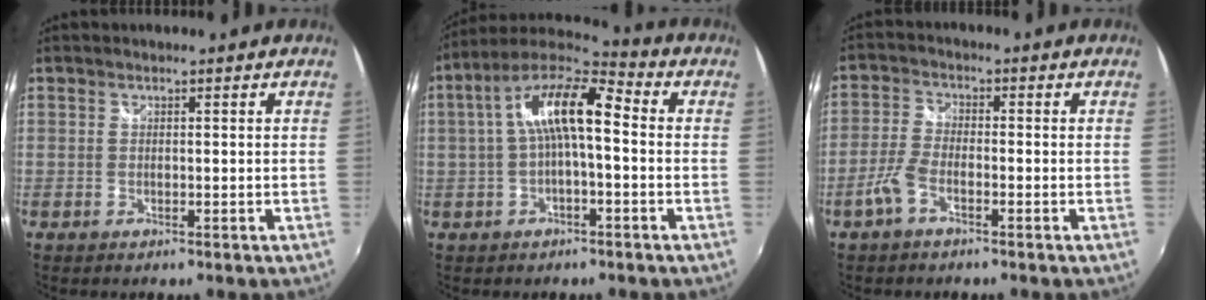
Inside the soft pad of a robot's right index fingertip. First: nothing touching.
{"total": 12.2, "force": [0.3, 3.7, 11.6], "torque": [-0.222, 0.027, 0.001]}
{"total": 4.8, "force": [-2.8, 1.8, 3.5], "torque": [-0.087, 0.003, -0.058]}